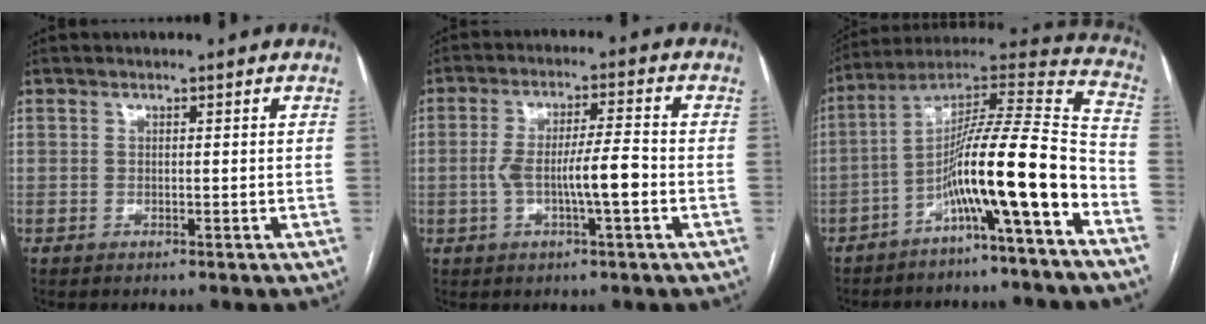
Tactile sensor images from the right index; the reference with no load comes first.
{"total": 7.5, "force": [-1.8, 0.6, 7.3], "torque": [-0.136, 0.012, -0.031]}
{"total": 16.7, "force": [-7.6, 0.1, 14.9], "torque": [-0.247, 0.028, -0.131]}